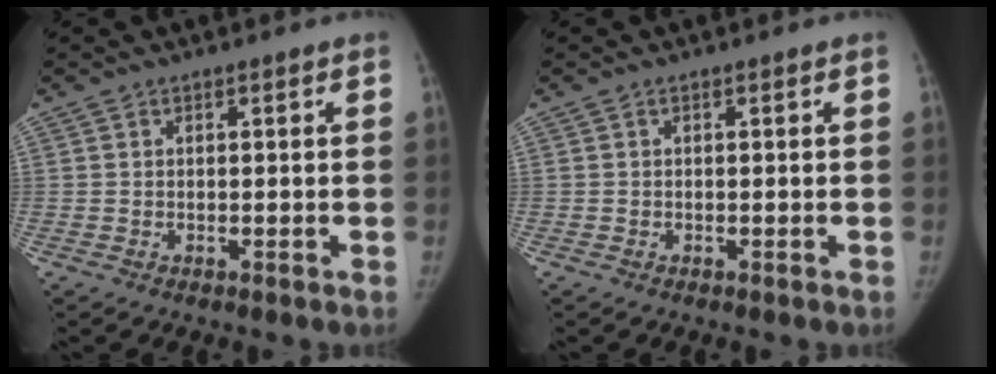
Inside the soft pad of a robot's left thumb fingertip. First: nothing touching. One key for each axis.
{"total": 0.0}